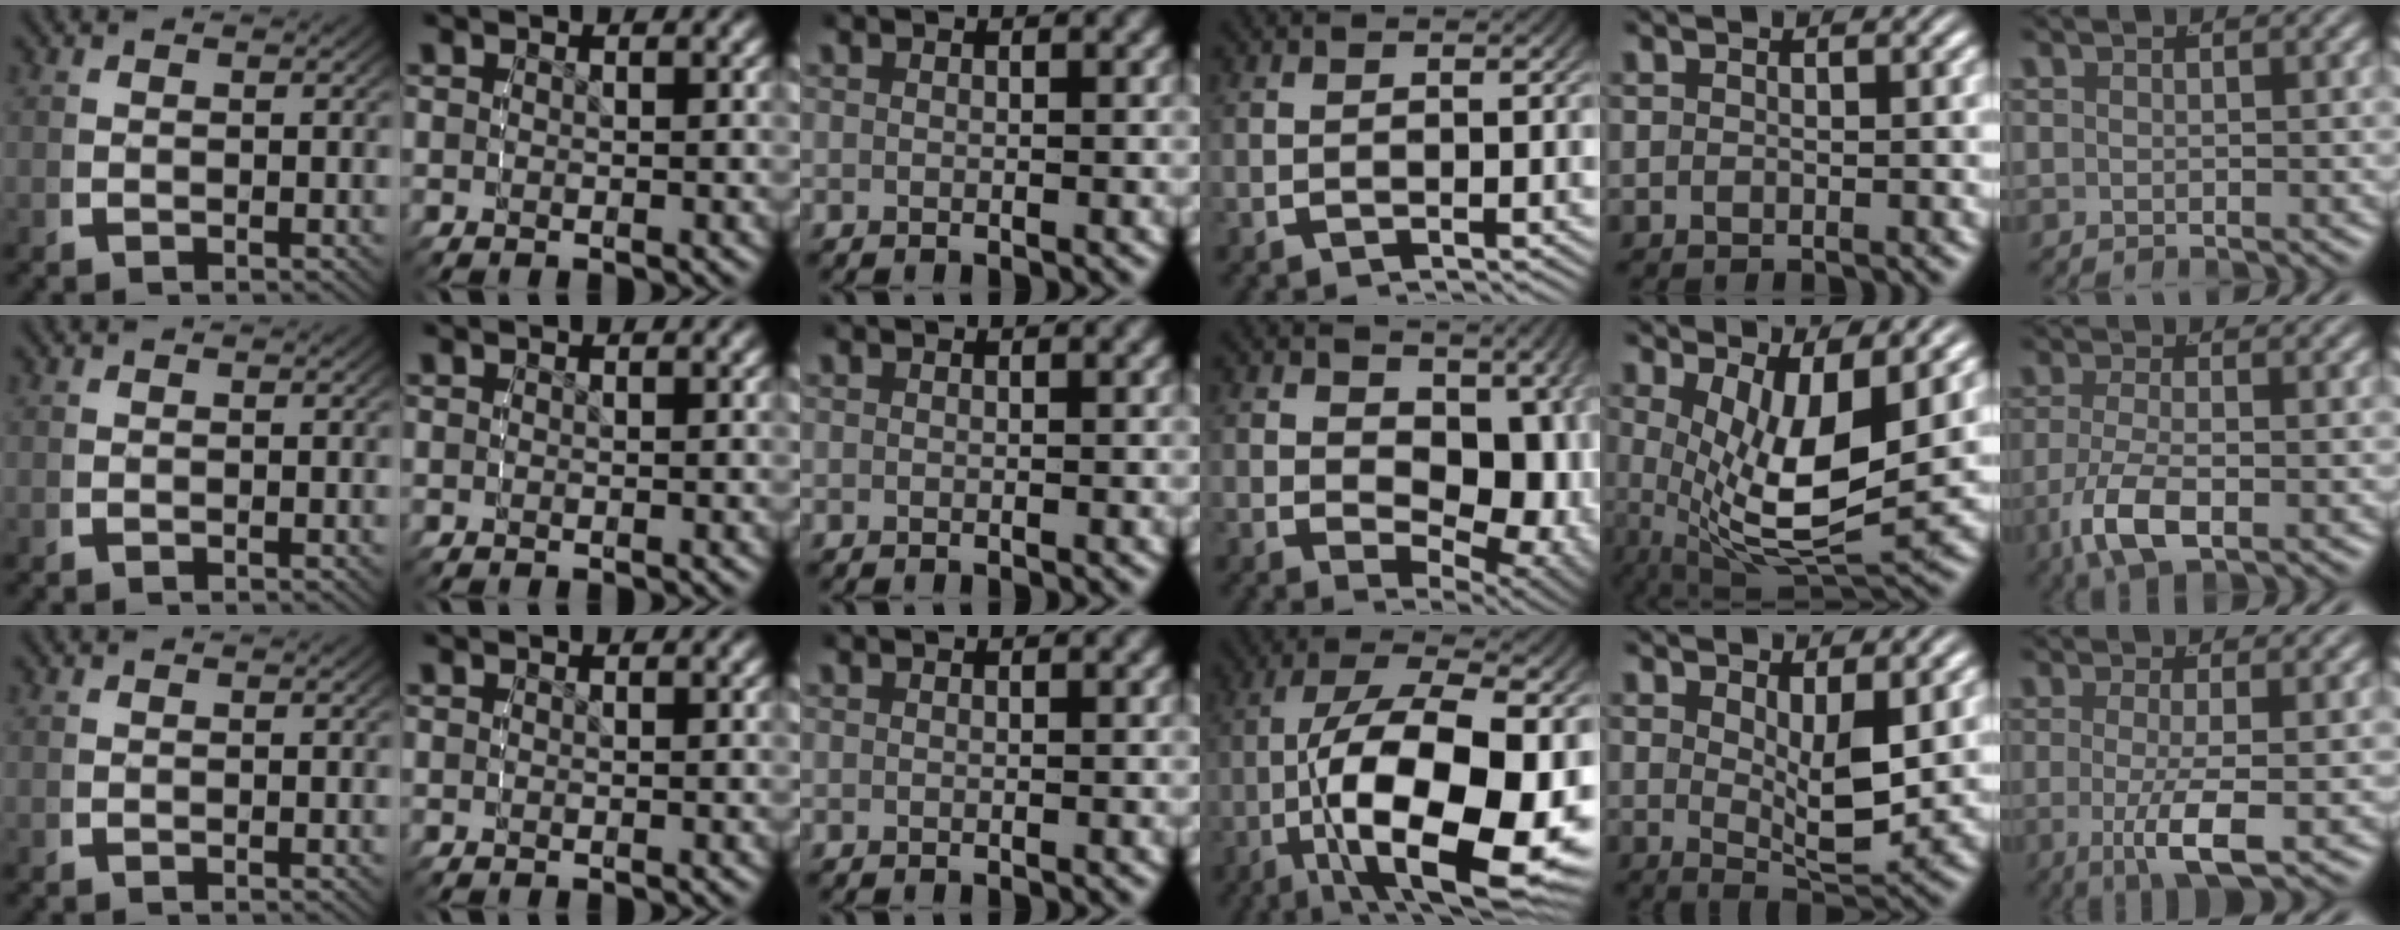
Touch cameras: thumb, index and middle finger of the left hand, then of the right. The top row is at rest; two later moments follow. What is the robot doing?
{"motion": "lift_and_place", "object": "toy banana"}